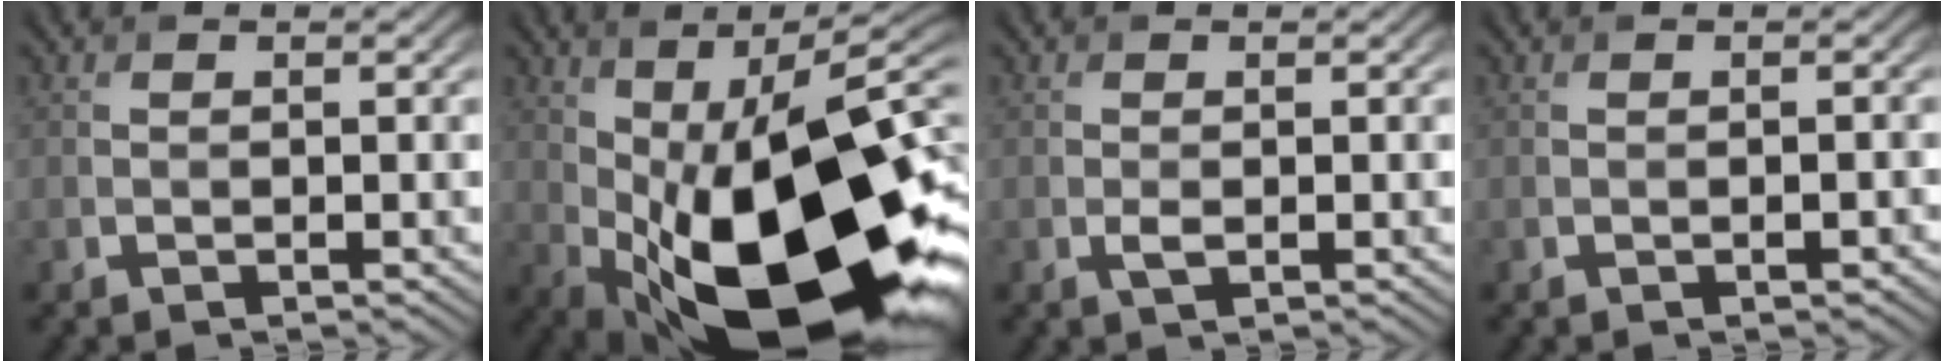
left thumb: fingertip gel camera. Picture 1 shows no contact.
{"total": 20.8, "force": [-2.7, 9.9, 18.1], "torque": [-0.277, -0.005, -0.047]}
{"total": 0.9, "force": [-0.2, 0.4, 0.7], "torque": [-0.019, -0.003, -0.003]}
{"total": 0.8, "force": [-0.3, 0.2, 0.7], "torque": [-0.009, 0.002, -0.004]}